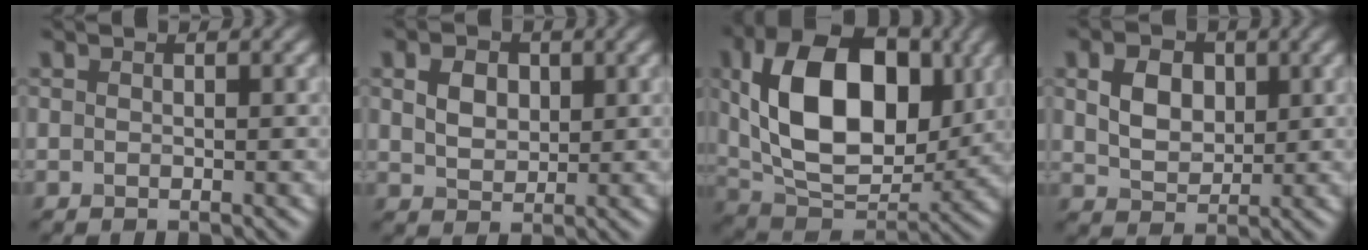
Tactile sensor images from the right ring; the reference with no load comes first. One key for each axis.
{"total": 2.9, "fx": 0.9, "fy": 2.1, "fz": 1.8, "tx": -0.038, "ty": 0.001, "tz": 0.017}
{"total": 13.6, "fx": 2.4, "fy": 8.6, "fz": 10.3, "tx": -0.174, "ty": 0.005, "tz": 0.041}
{"total": 4.0, "fx": 1.2, "fy": 2.8, "fz": 2.6, "tx": -0.052, "ty": 0.002, "tz": 0.020}